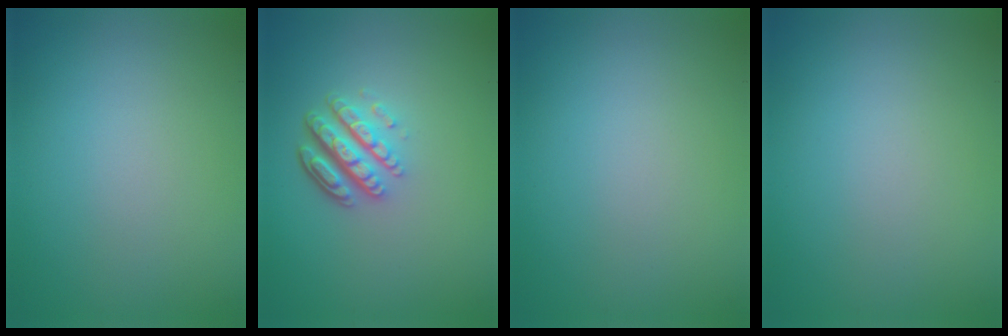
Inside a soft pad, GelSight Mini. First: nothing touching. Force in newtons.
{"total": 4.9, "press": 3.4, "slide": 3.5}
{"total": 0.0}
{"total": 0.0}